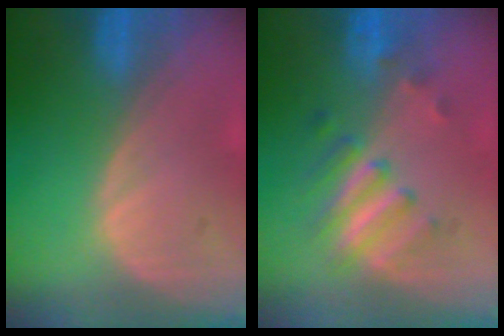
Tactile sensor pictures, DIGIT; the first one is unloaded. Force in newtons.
{"total": 5.1, "press": 5.0, "slide": 1.0}